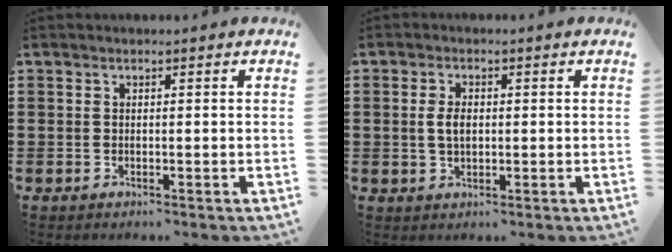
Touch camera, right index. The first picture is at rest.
{"total": 3.1, "force": [0.2, 1.7, 2.6], "torque": [-0.060, 0.005, 0.000]}